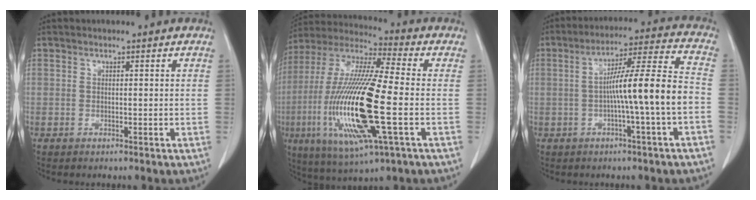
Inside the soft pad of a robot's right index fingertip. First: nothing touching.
{"total": 21.9, "force": [-4.2, 2.6, 21.3], "torque": [-0.460, -0.022, -0.075]}
{"total": 11.7, "force": [-2.3, -0.6, 11.4], "torque": [-0.188, 0.022, -0.039]}